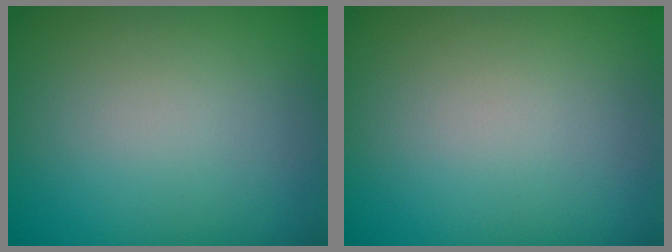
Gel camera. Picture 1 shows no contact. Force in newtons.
{"total": 0.0}